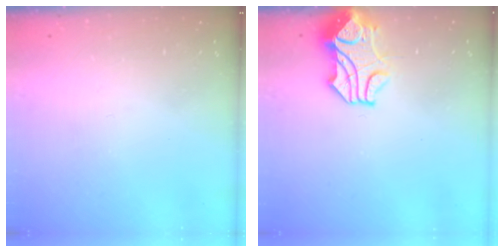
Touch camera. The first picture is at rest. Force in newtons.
{"total": 2.2, "press": 1.9, "slide": 1.1}